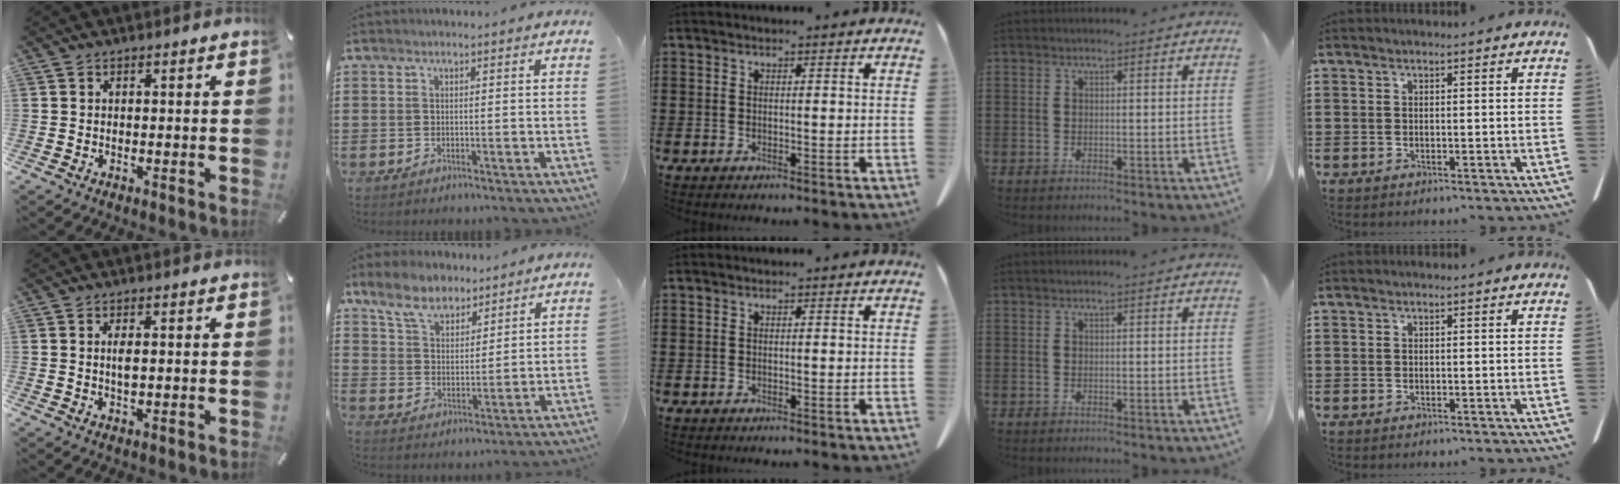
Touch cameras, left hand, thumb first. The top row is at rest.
{"thumb": {"total": 2.7, "force": [0.3, 0.8, 2.5], "torque": [-0.058, -0.003, 0.001]}, "index": {"total": 7.2, "force": [6.0, 3.0, 2.7], "torque": [-0.079, -0.005, 0.112]}}